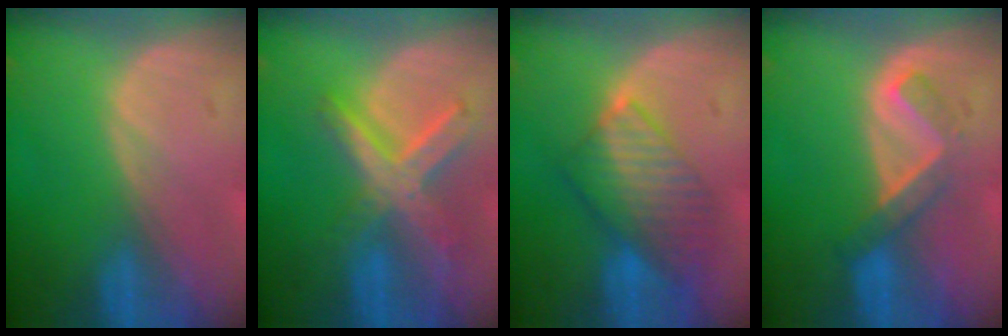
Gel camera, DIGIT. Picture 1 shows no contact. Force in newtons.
{"total": 7.9, "press": 6.8, "slide": 4.0}
{"total": 8.1, "press": 7.1, "slide": 3.9}
{"total": 5.1, "press": 4.3, "slide": 2.7}